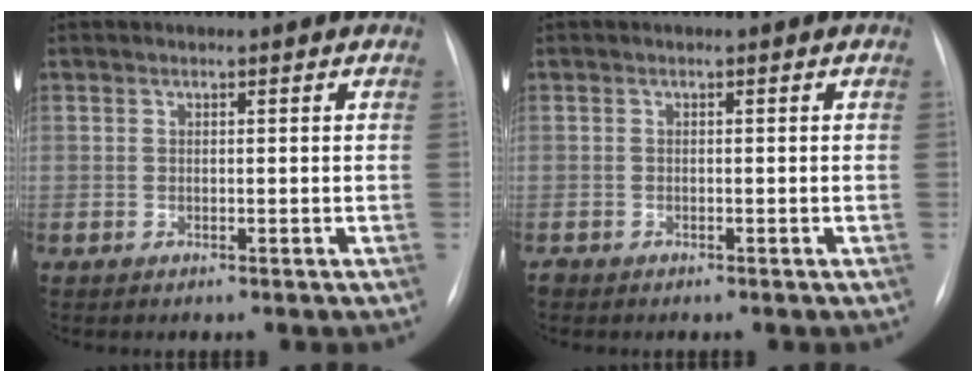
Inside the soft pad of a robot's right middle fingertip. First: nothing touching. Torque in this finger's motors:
{"motor_torque": [0.00, 0.00, 0.00, 0.00]}